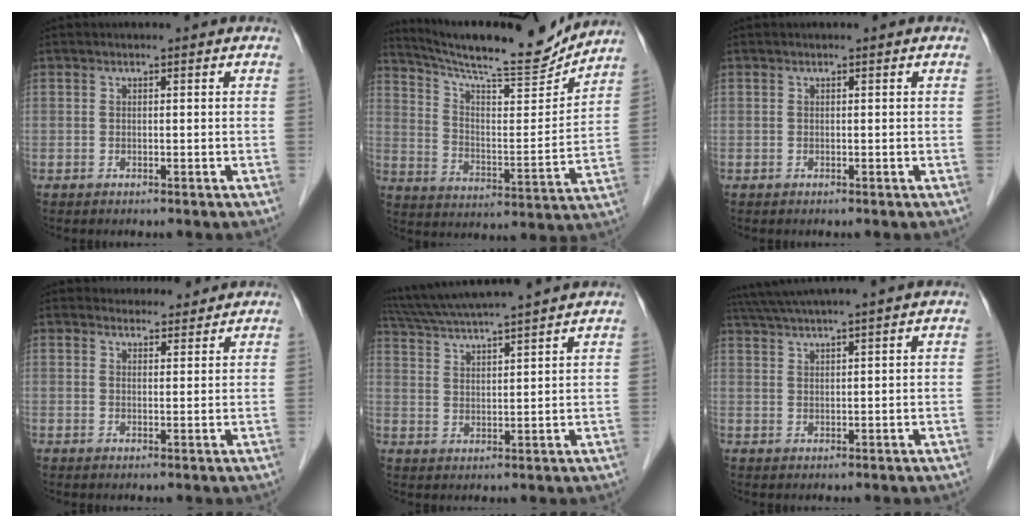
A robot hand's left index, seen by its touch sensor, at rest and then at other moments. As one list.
[{"total": 18.1, "force": [17.0, 0.8, 6.1], "torque": [-0.114, -0.032, 0.261]}, {"total": 0.0}, {"total": 4.0, "force": [3.8, 1.3, 0.1], "torque": [0.003, 0.007, 0.049]}, {"total": 13.5, "force": [12.1, -0.8, 6.0], "torque": [-0.116, 0.027, 0.193]}, {"total": 8.9, "force": [7.7, -1.5, 4.1], "torque": [-0.072, 0.029, 0.120]}]